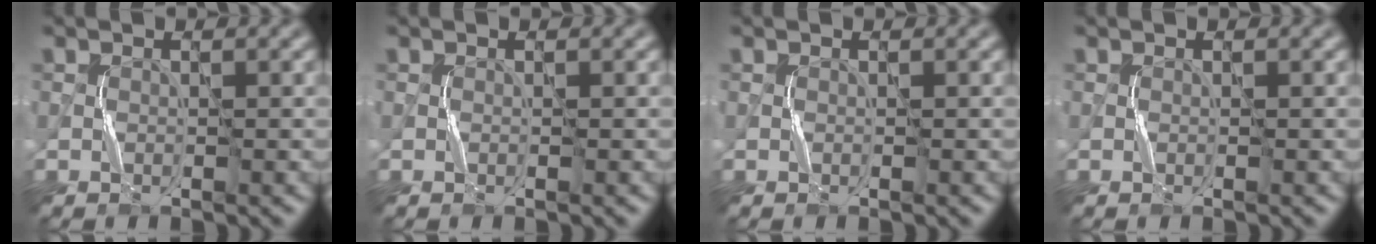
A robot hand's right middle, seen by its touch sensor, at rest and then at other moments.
{"total": 0.0}
{"total": 0.0}
{"total": 0.0}